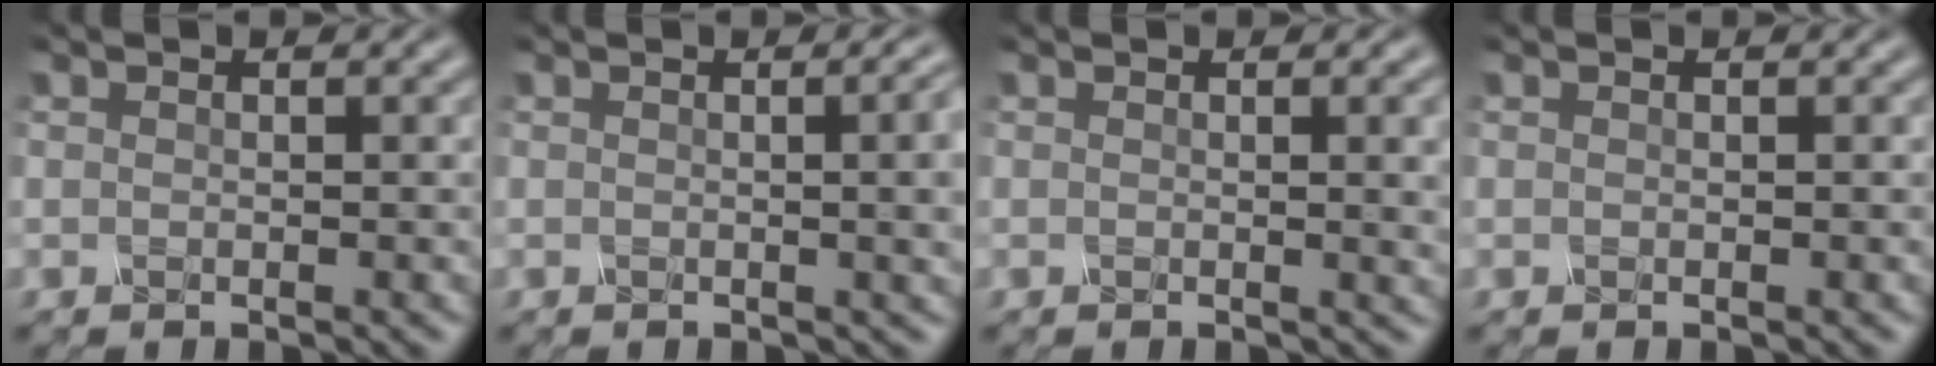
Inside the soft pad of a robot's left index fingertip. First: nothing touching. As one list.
[{"total": 6.0, "force": [0.3, 2.6, 5.4], "torque": [-0.028, 0.011, 0.001]}, {"total": 3.5, "force": [0.4, 1.2, 3.2], "torque": [-0.028, 0.004, 0.003]}, {"total": 0.0}]